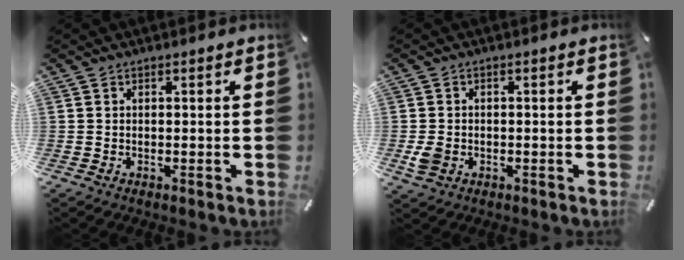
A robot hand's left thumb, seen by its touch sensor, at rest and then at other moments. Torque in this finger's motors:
{"motor_torque": [0.37, 1.33, 0.10, -0.03, 0.05]}